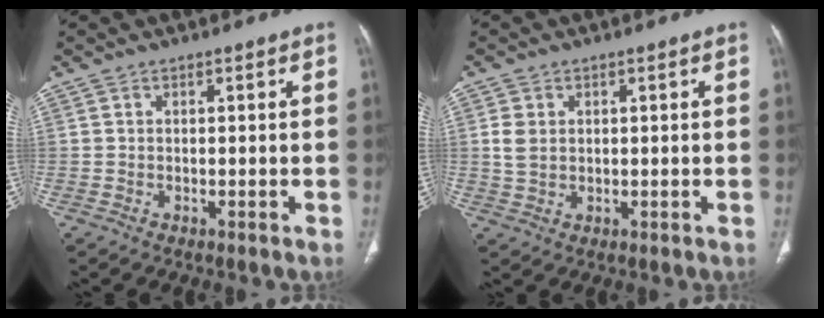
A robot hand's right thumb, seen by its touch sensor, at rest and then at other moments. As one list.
[{"total": 3.4, "force": [0.8, 2.6, 2.1], "torque": [-0.040, -0.001, 0.019]}]